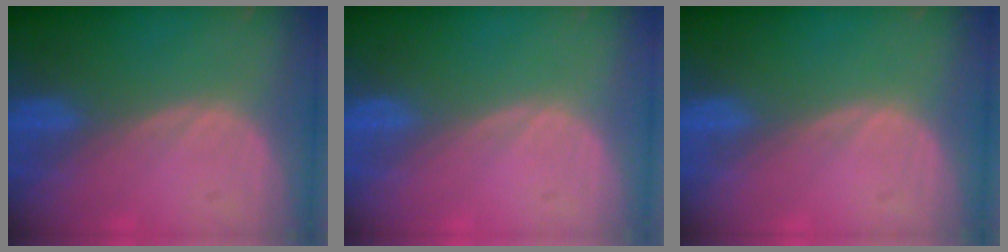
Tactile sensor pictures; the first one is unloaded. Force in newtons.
{"total": 0.0}
{"total": 0.0}